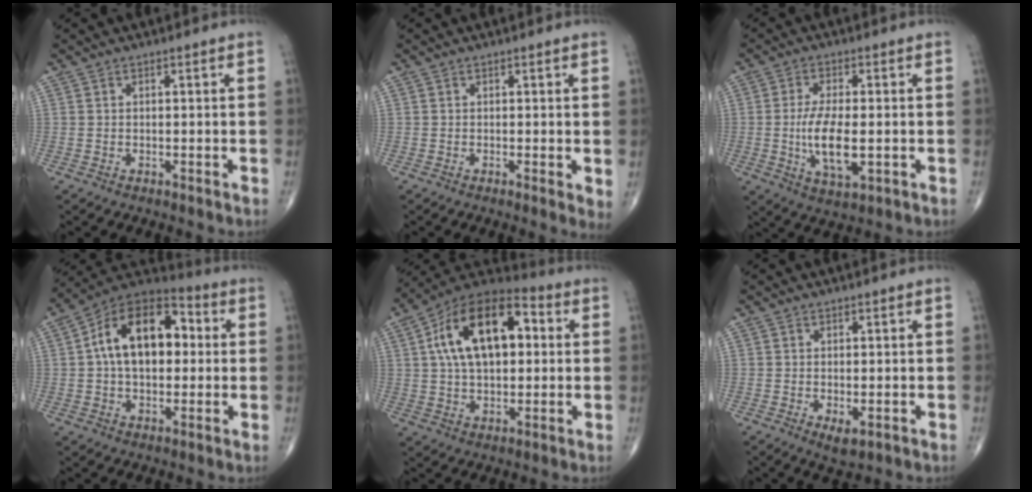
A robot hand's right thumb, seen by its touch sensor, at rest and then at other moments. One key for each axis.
{"total": 2.1, "fx": 0.1, "fy": 0.6, "fz": 2.0, "tx": -0.029, "ty": -0.009, "tz": -0.002}
{"total": 9.4, "fx": -1.2, "fy": 3.7, "fz": 8.5, "tx": -0.164, "ty": -0.011, "tz": -0.018}
{"total": 17.2, "fx": 2.1, "fy": 10.4, "fz": 13.5, "tx": -0.199, "ty": 0.033, "tz": 0.025}
{"total": 19.2, "fx": 3.8, "fy": 10.6, "fz": 15.6, "tx": -0.247, "ty": 0.024, "tz": 0.053}
{"total": 2.8, "fx": -0.8, "fy": 1.2, "fz": 2.3, "tx": -0.037, "ty": -0.008, "tz": -0.007}